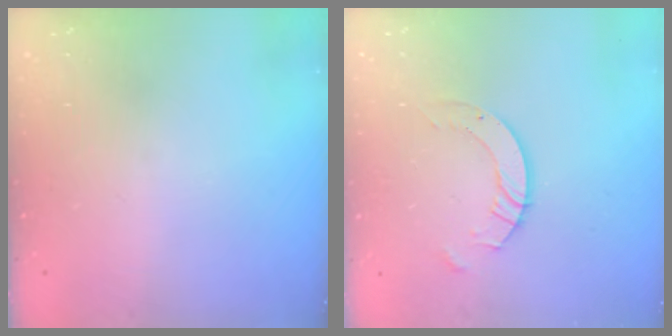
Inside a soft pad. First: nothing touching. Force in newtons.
{"total": 5.0, "press": 5.0, "slide": 0.3}